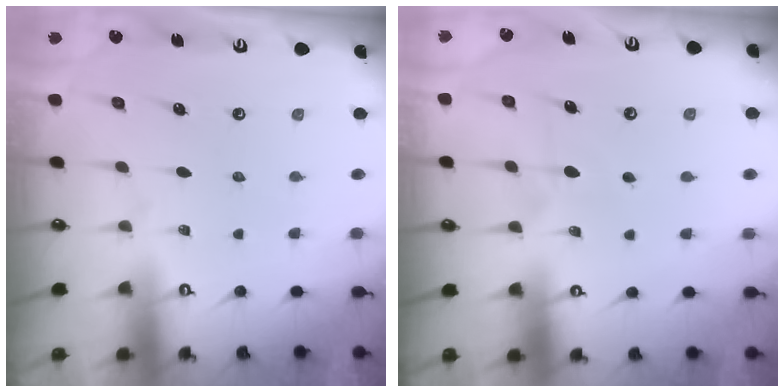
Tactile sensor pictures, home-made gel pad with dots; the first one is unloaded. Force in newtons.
{"total": 5.1, "press": 5.1, "slide": 0.5}